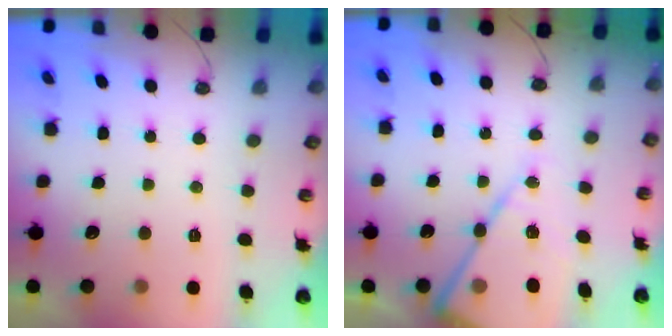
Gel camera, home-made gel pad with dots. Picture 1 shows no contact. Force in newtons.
{"total": 15.9, "press": 15.9, "slide": 1.7}